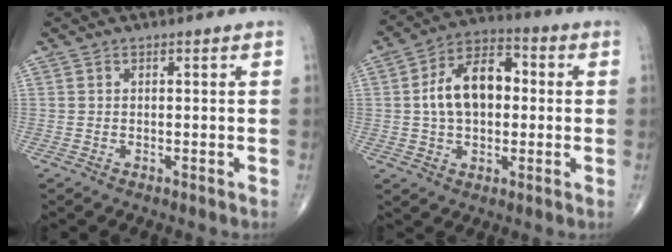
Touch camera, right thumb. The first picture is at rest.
{"total": 13.1, "force": [0.9, 8.1, 10.2], "torque": [-0.156, 0.027, 0.007]}